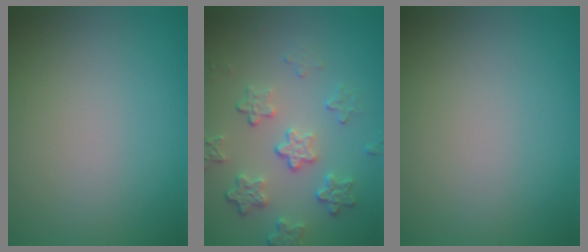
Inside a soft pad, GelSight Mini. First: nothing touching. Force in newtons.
{"total": 4.4, "press": 3.2, "slide": 3.0}
{"total": 0.0}